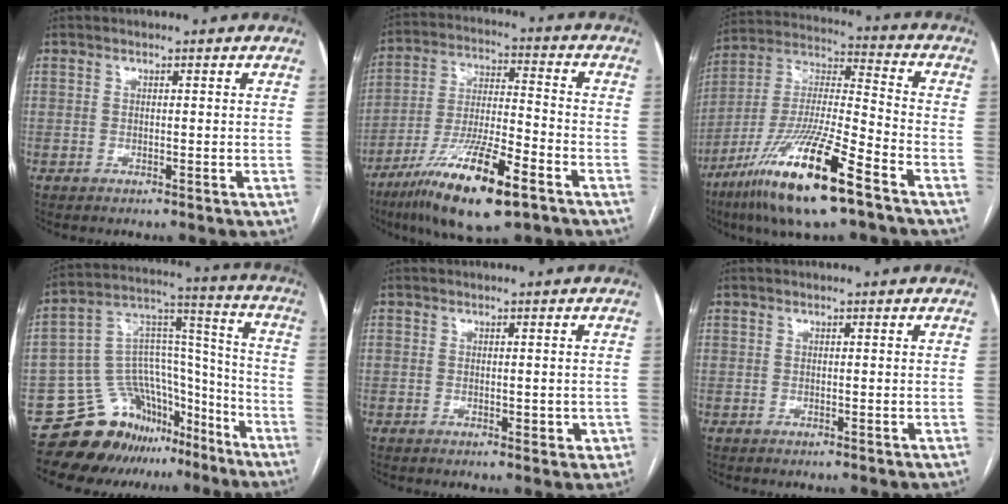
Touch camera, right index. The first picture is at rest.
{"total": 16.8, "force": [-9.8, 2.7, 13.3], "torque": [-0.253, -0.030, -0.173]}
{"total": 19.8, "force": [-11.5, 1.9, 16.0], "torque": [-0.335, -0.041, -0.213]}
{"total": 15.8, "force": [-12.2, 8.9, 4.4], "torque": [-0.056, 0.088, -0.199]}
{"total": 2.9, "force": [-0.4, 1.9, 2.2], "torque": [-0.025, 0.009, 0.001]}
{"total": 0.0}